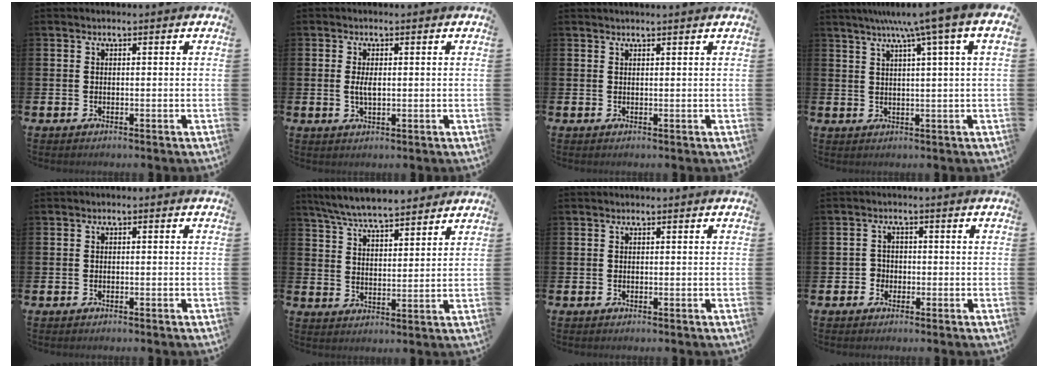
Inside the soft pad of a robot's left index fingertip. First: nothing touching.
{"total": 2.2, "force": [0.2, 0.9, 2.1], "torque": [-0.040, 0.003, 0.002]}
{"total": 0.8, "force": [0.8, -0.2, 0.1], "torque": [0.006, -0.005, 0.014]}
{"total": 5.9, "force": [3.5, -0.8, 4.7], "torque": [-0.089, -0.008, 0.053]}
{"total": 0.7, "force": [-0.7, 0.2, 0.2], "torque": [-0.006, -0.002, -0.013]}
{"total": 6.9, "force": [6.6, 0.7, 1.8], "torque": [-0.064, -0.028, 0.121]}
{"total": 0.0}
{"total": 2.0, "force": [-0.9, 1.7, 0.1], "torque": [-0.009, 0.004, -0.023]}